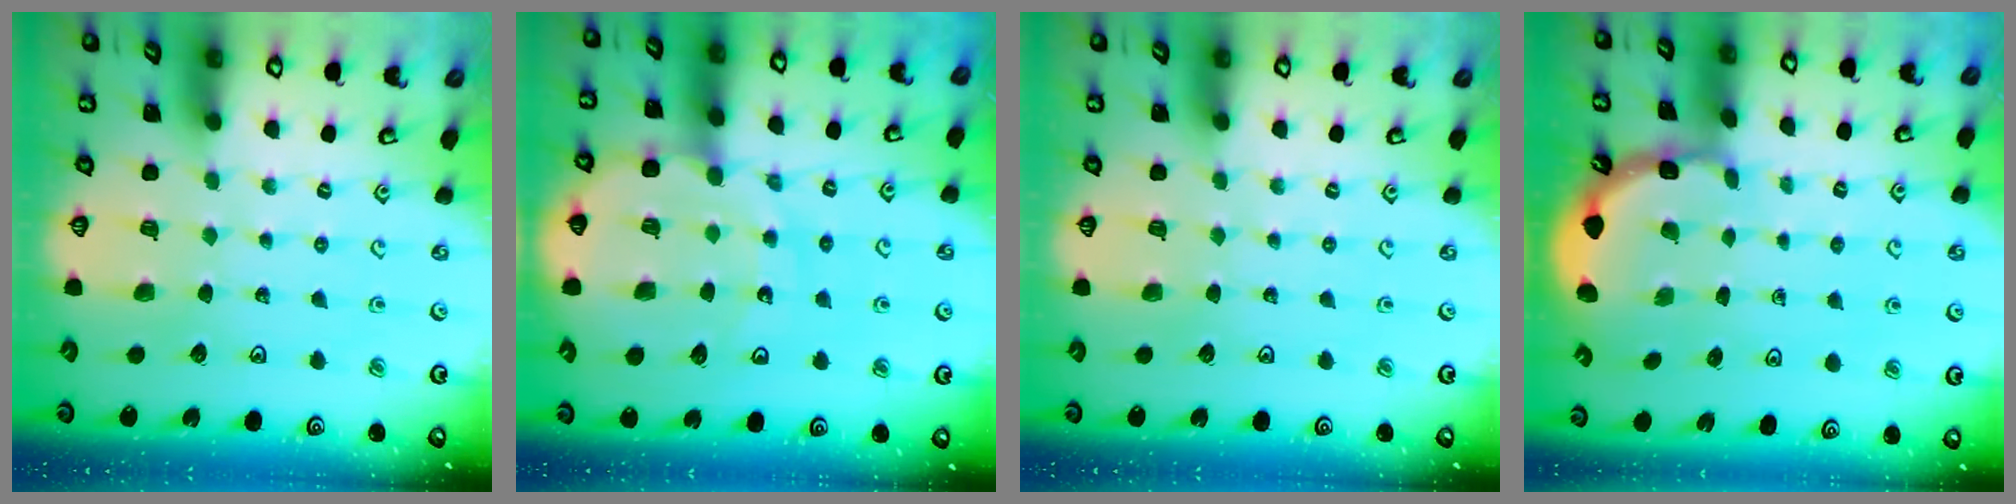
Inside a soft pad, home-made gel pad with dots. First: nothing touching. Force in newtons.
{"total": 12.4, "press": 12.3, "slide": 1.6}
{"total": 0.0}
{"total": 1.9, "press": 1.8, "slide": 0.6}